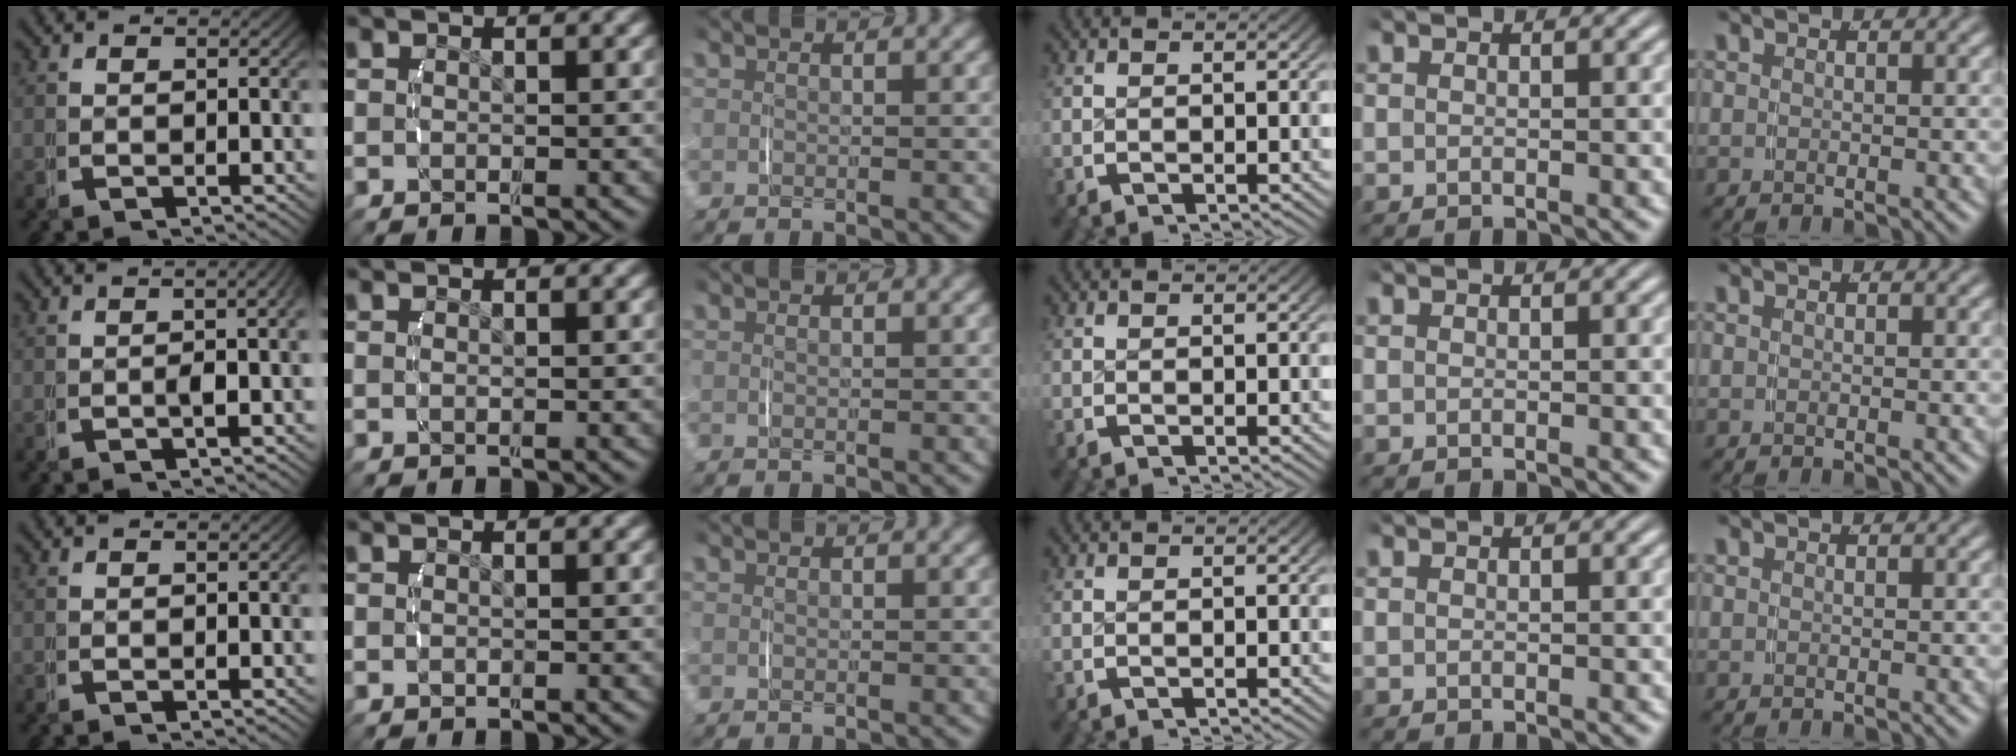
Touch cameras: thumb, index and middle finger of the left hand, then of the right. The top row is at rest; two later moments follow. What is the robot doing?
{"motion": "lift_and_place", "object": "jewelry box"}